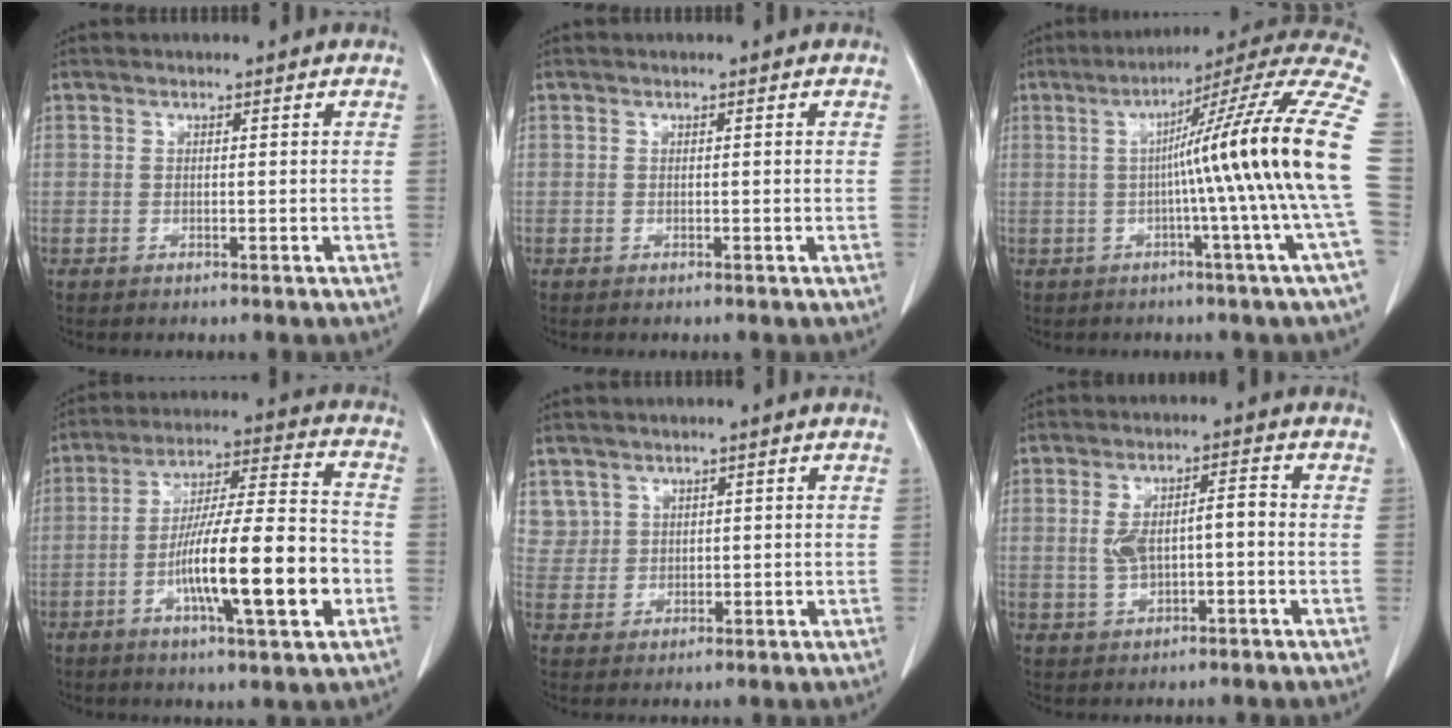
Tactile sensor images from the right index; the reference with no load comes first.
{"total": 0.0}
{"total": 19.6, "force": [-1.0, -3.1, 19.4], "torque": [-0.228, 0.016, -0.032]}
{"total": 16.6, "force": [-4.8, 1.7, 15.8], "torque": [-0.270, 0.001, -0.074]}
{"total": 3.9, "force": [2.3, 3.2, -0.4], "torque": [0.027, 0.007, 0.047]}
{"total": 5.9, "force": [-0.2, 2.2, 5.4], "torque": [-0.106, 0.021, 0.004]}